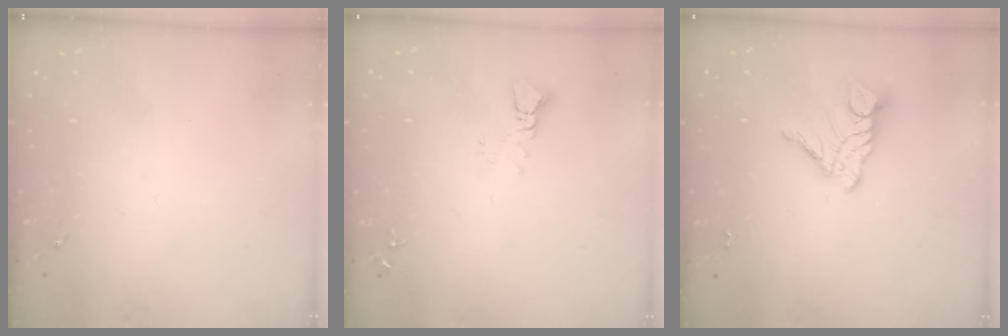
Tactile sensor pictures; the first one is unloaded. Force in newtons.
{"total": 2.5, "press": 2.5, "slide": 0.1}
{"total": 10.8, "press": 10.7, "slide": 0.7}